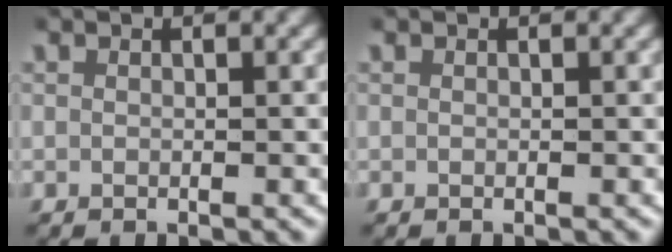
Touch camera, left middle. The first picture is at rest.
{"total": 0.0}